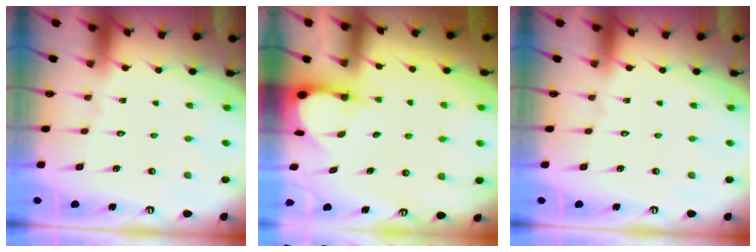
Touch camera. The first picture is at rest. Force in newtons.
{"total": 3.5, "press": 3.5, "slide": 0.4}
{"total": 0.0}